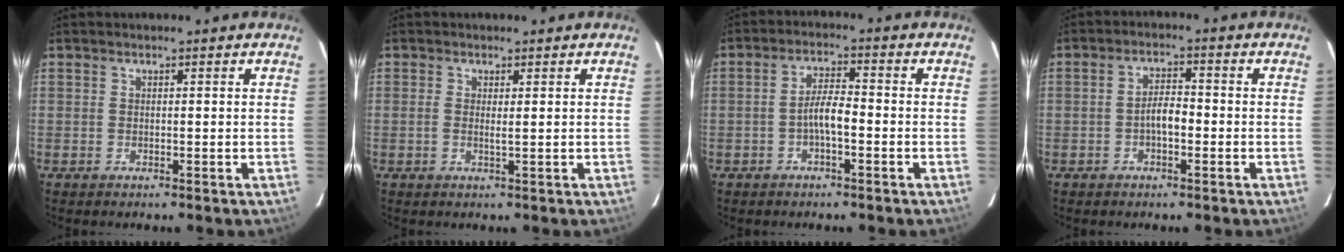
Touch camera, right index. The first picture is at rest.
{"total": 1.2, "force": [0.1, 0.1, 1.2], "torque": [-0.025, -0.002, -0.001]}
{"total": 4.1, "force": [-1.7, 0.9, 3.7], "torque": [-0.074, 0.010, -0.031]}
{"total": 3.5, "force": [-1.3, 1.4, 3.0], "torque": [-0.057, 0.009, -0.021]}